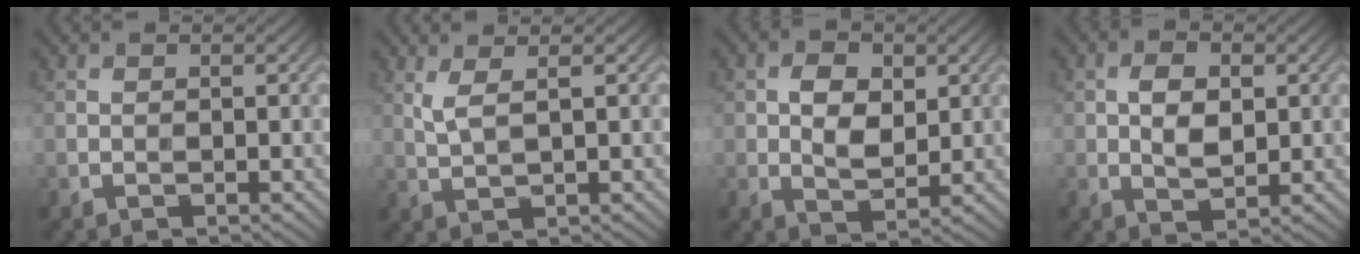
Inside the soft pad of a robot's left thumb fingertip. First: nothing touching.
{"total": 2.8, "force": [1.4, 0.7, 2.3], "torque": [-0.055, 0.003, 0.033]}
{"total": 4.9, "force": [1.0, 3.1, 3.7], "torque": [-0.063, -0.002, 0.015]}
{"total": 4.5, "force": [0.6, 2.6, 3.6], "torque": [-0.068, -0.002, 0.010]}